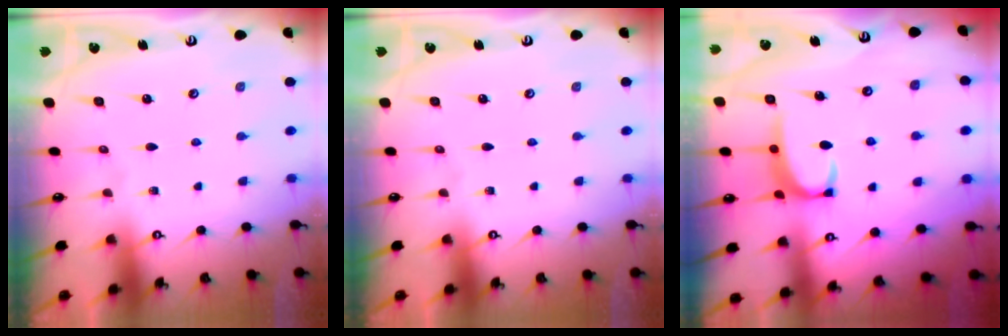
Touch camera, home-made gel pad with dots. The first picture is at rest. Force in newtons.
{"total": 0.0}
{"total": 2.2, "press": 2.1, "slide": 0.6}